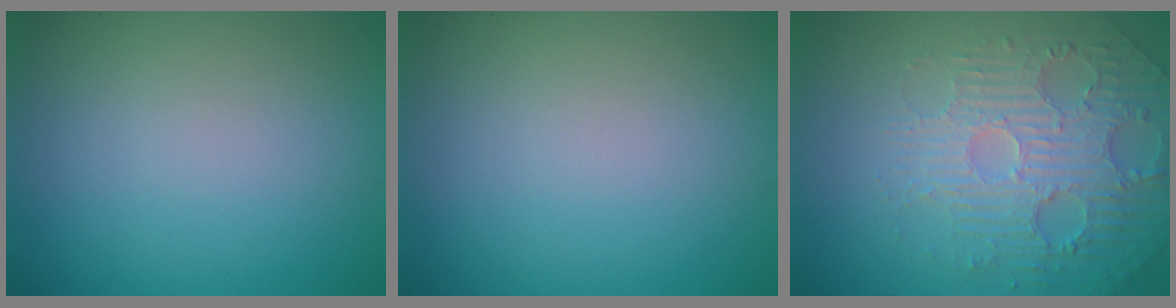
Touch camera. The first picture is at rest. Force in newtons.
{"total": 0.0}
{"total": 5.4, "press": 3.8, "slide": 3.9}